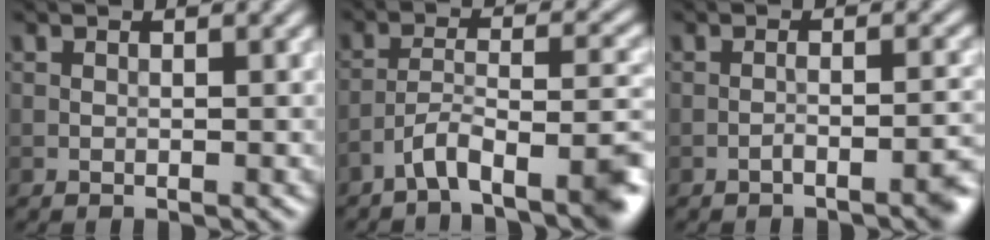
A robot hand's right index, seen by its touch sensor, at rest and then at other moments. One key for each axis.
{"total": 6.7, "fx": -4.7, "fy": 1.5, "fz": 4.6, "tx": -0.071, "ty": 0.006, "tz": -0.081}
{"total": 2.6, "fx": -1.8, "fy": 0.5, "fz": 1.8, "tx": -0.023, "ty": 0.007, "tz": -0.031}